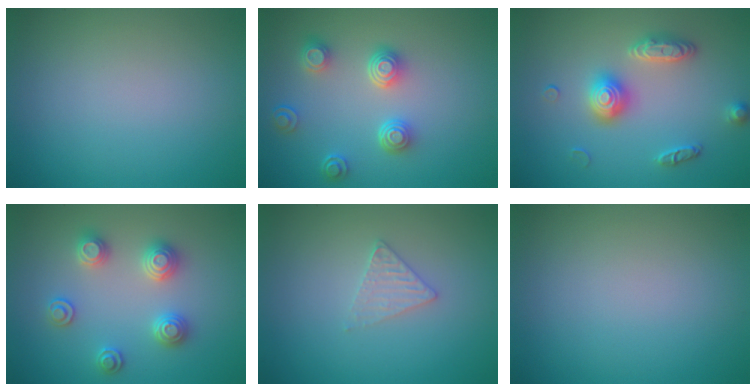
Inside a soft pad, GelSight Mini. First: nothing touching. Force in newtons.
{"total": 4.0, "press": 3.2, "slide": 2.5}
{"total": 3.2, "press": 3.2, "slide": 0.4}
{"total": 3.0, "press": 3.0, "slide": 0.5}
{"total": 1.6, "press": 1.6, "slide": 0.2}
{"total": 0.0}